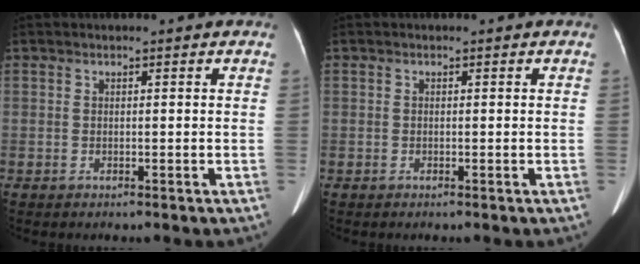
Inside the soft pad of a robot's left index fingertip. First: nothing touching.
{"total": 2.2, "force": [-1.1, -1.6, -1.1], "torque": [0.015, -0.011, -0.020]}